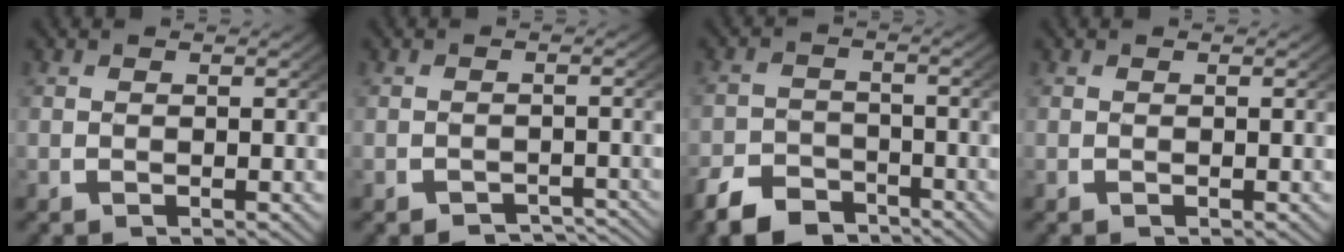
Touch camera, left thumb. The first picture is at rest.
{"total": 3.3, "force": [-2.9, 1.2, 1.1], "torque": [-0.009, -0.012, -0.042]}
{"total": 6.4, "force": [-4.9, 3.6, 1.9], "torque": [-0.027, -0.023, -0.084]}
{"total": 0.0}